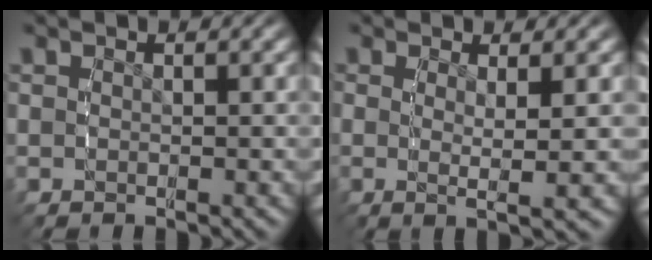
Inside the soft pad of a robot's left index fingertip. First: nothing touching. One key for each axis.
{"total": 4.0, "fx": -0.1, "fy": 0.5, "fz": 3.9, "tx": -0.054, "ty": -0.007, "tz": 0.002}